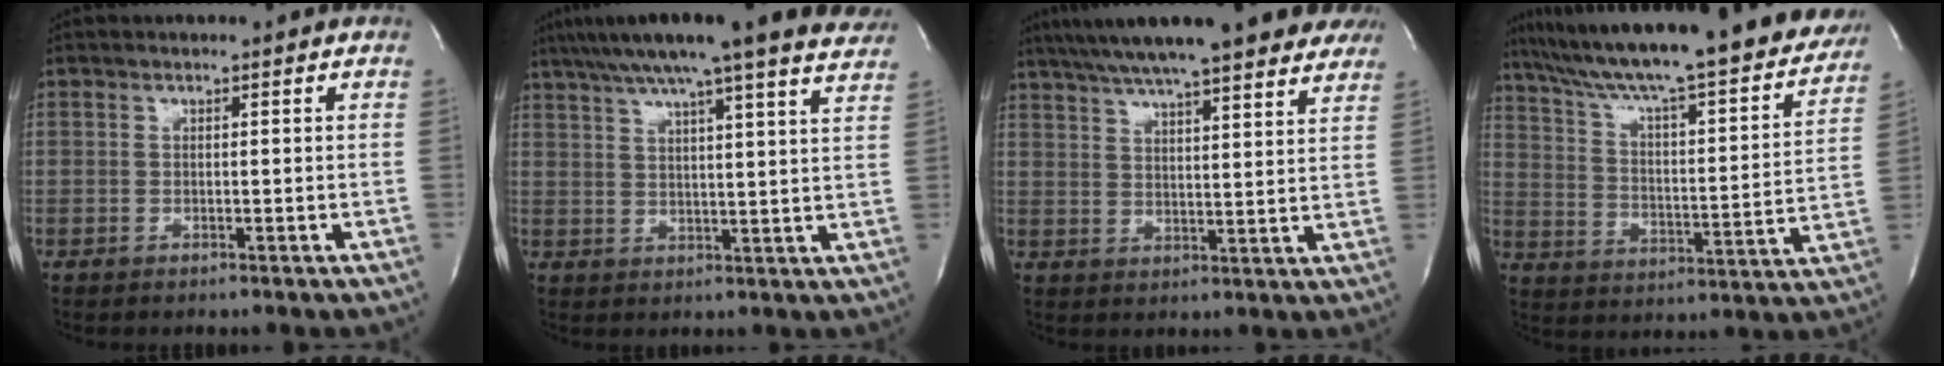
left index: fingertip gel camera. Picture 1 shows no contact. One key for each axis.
{"total": 23.9, "fx": 20.2, "fy": 1.0, "fz": 12.8, "tx": -0.208, "ty": 0.007, "tz": 0.259}
{"total": 24.5, "fx": 20.4, "fy": 3.7, "fz": 13.1, "tx": -0.211, "ty": 0.029, "tz": 0.267}
{"total": 31.0, "fx": 27.0, "fy": 3.9, "fz": 14.9, "tx": -0.239, "ty": -0.044, "tz": 0.361}